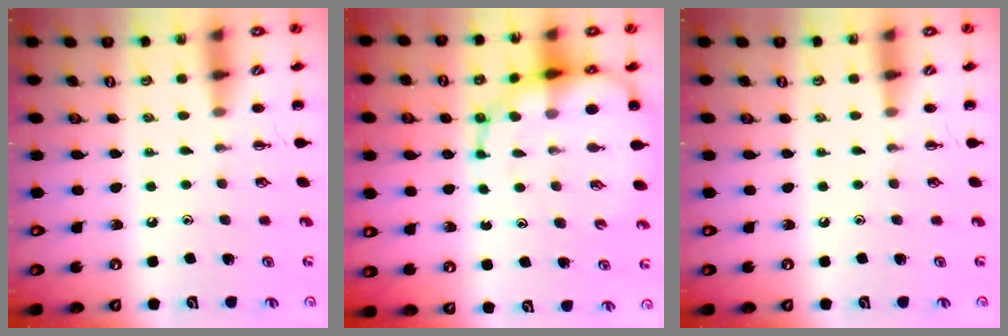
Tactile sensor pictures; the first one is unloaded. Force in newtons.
{"total": 14.1, "press": 13.6, "slide": 3.5}
{"total": 0.0}